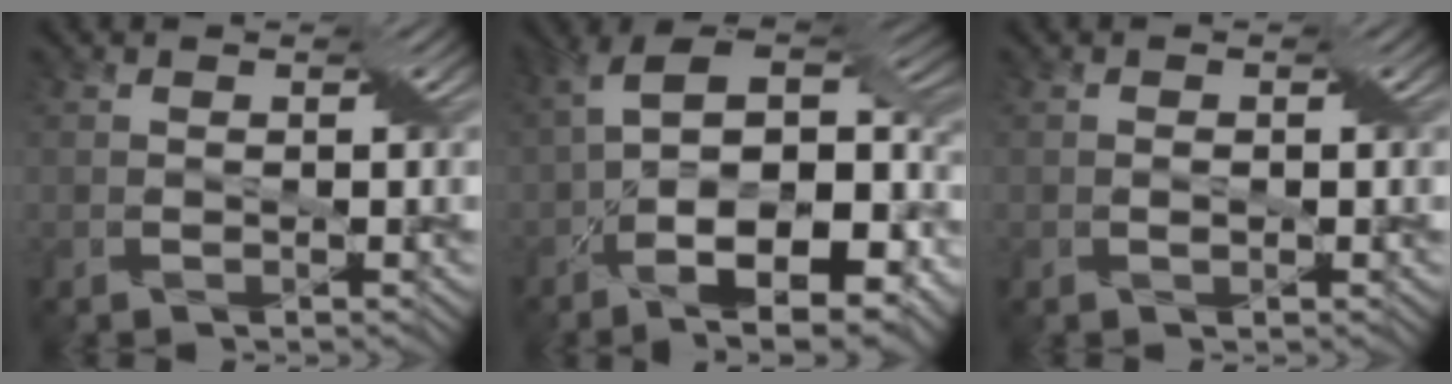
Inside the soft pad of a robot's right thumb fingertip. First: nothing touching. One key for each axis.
{"total": 18.9, "fx": -6.9, "fy": 8.8, "fz": 15.2, "tx": -0.264, "ty": -0.025, "tz": -0.098}
{"total": 0.7, "fx": -0.1, "fy": 0.5, "fz": 0.5, "tx": -0.009, "ty": -0.001, "tz": -0.002}